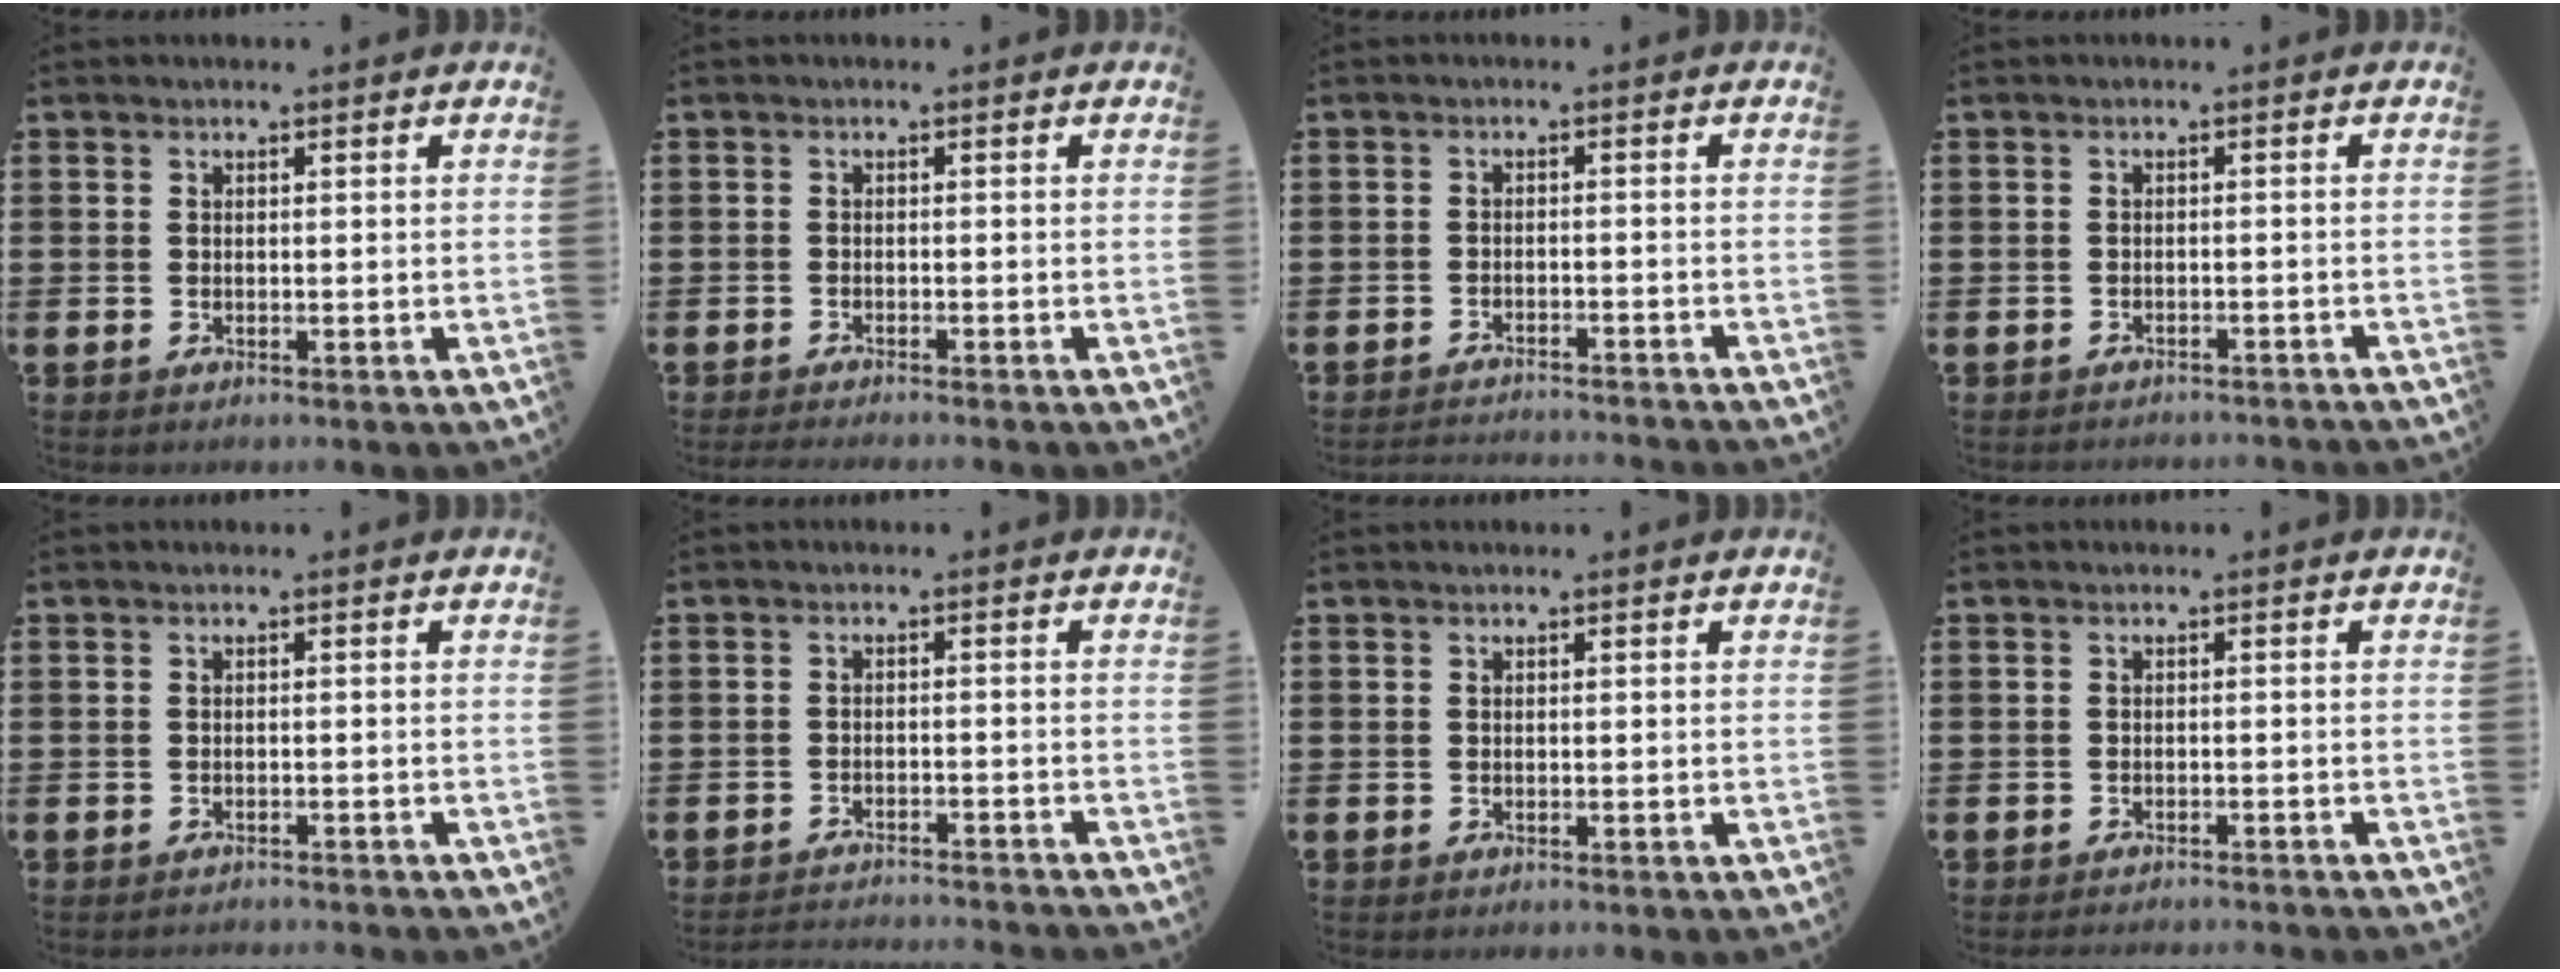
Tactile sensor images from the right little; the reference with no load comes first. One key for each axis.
{"total": 0.9, "fx": -0.8, "fy": -0.1, "fz": 0.4, "tx": -0.006, "ty": -0.002, "tz": -0.016}
{"total": 1.9, "fx": -1.9, "fy": -0.2, "fz": 0.0, "tx": -0.002, "ty": 0.003, "tz": -0.040}
{"total": 1.1, "fx": -1.1, "fy": -0.1, "fz": -0.1, "tx": -0.002, "ty": 0.004, "tz": -0.024}
{"total": 0.8, "fx": -0.8, "fy": -0.1, "fz": 0.0, "tx": -0.001, "ty": 0.001, "tz": -0.018}
{"total": 2.1, "fx": -2.1, "fy": -0.2, "fz": 0.0, "tx": -0.002, "ty": 0.004, "tz": -0.046}
{"total": 0.0}
{"total": 1.0, "fx": -1.0, "fy": -0.2, "fz": 0.0, "tx": -0.001, "ty": 0.001, "tz": -0.021}